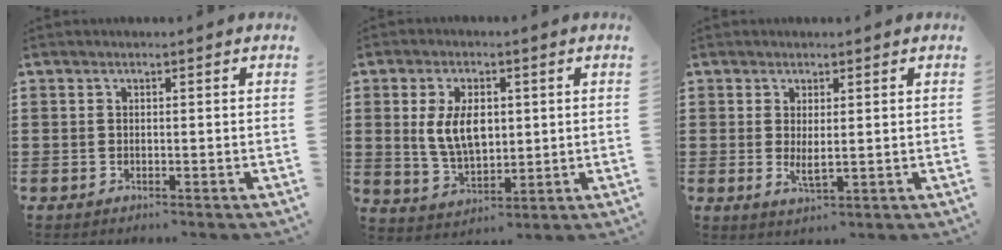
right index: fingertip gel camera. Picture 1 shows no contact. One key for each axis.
{"total": 7.7, "fx": 1.2, "fy": 4.5, "fz": 6.2, "tx": -0.126, "ty": 0.003, "tz": 0.013}
{"total": 2.7, "fx": 0.5, "fy": 0.8, "fz": 2.5, "tx": -0.048, "ty": -0.001, "tz": 0.010}